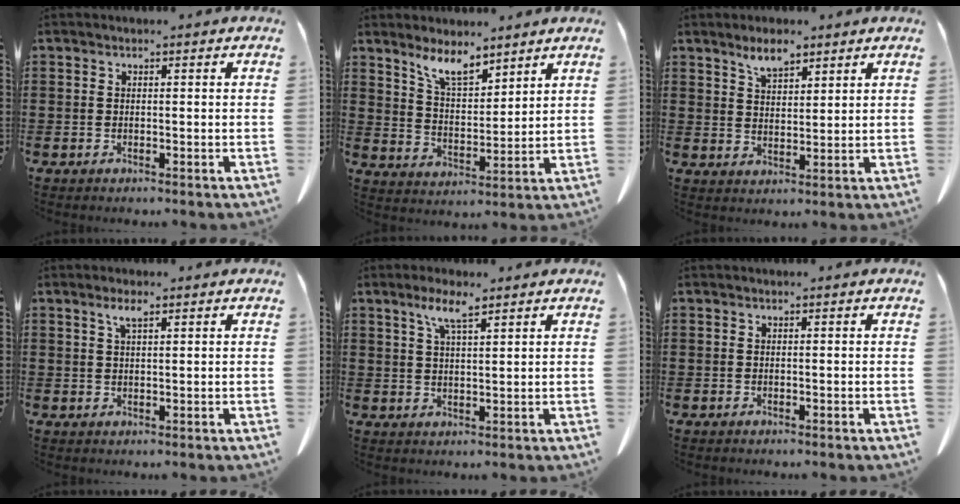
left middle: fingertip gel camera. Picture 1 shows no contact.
{"total": 6.5, "force": [5.6, 1.6, 2.9], "torque": [-0.073, -0.021, 0.103]}
{"total": 4.1, "force": [3.3, 1.3, 2.0], "torque": [-0.048, -0.002, 0.061]}
{"total": 2.5, "force": [1.5, 0.5, 1.9], "torque": [-0.042, 0.002, 0.026]}
{"total": 4.9, "force": [3.2, 0.9, 3.7], "torque": [-0.080, 0.005, 0.056]}
{"total": 0.0}